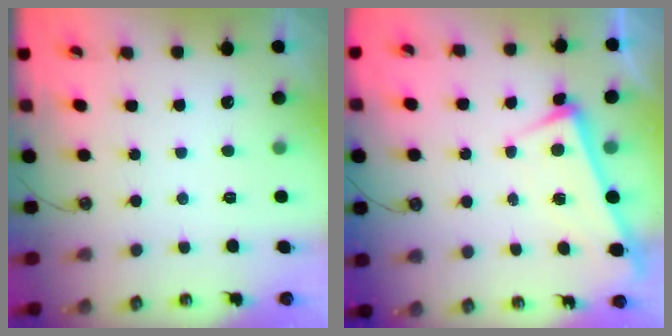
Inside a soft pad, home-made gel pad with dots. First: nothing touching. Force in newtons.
{"total": 1.6, "press": 1.5, "slide": 0.5}